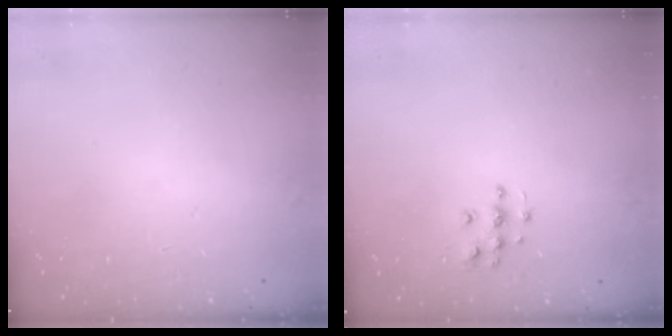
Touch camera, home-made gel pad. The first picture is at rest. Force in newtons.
{"total": 4.8, "press": 4.8, "slide": 0.3}